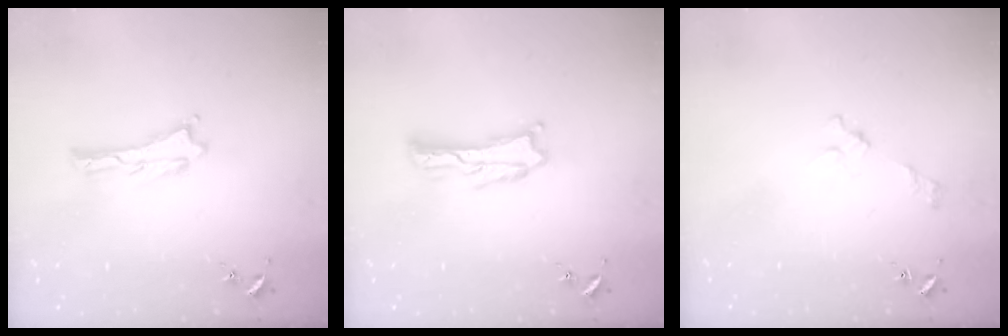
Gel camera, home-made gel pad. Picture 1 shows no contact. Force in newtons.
{"total": 1.6, "press": 1.6, "slide": 0.3}
{"total": 2.7, "press": 2.6, "slide": 0.3}